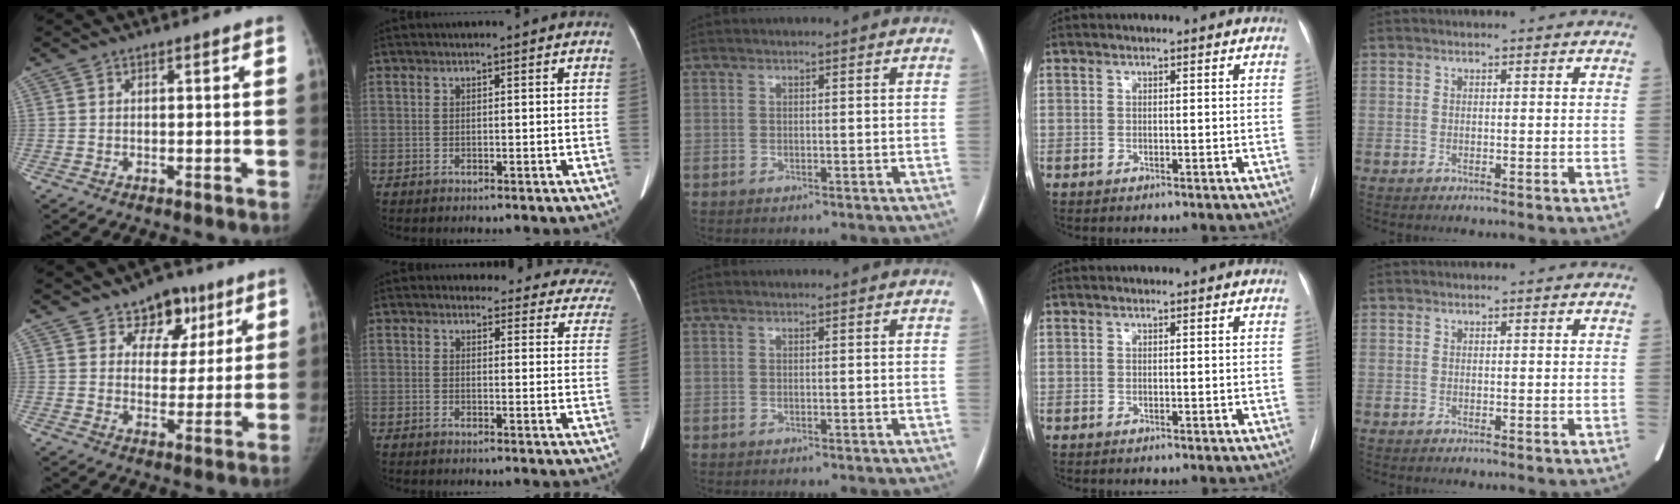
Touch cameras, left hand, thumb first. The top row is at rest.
{"thumb": {"total": 9.4, "force": [5.6, 6.7, 3.5], "torque": [-0.005, -0.022, 0.084]}, "index": {"total": 17.8, "force": [16.8, 5.7, 2.2], "torque": [0.019, -0.058, 0.153]}}